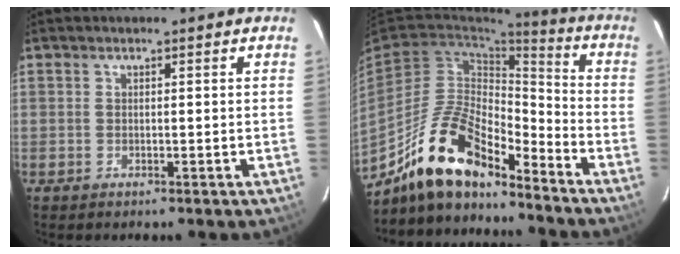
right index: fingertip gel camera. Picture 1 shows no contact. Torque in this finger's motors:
{"motor_torque": [0.75, -0.78, 0.88, 0.21]}